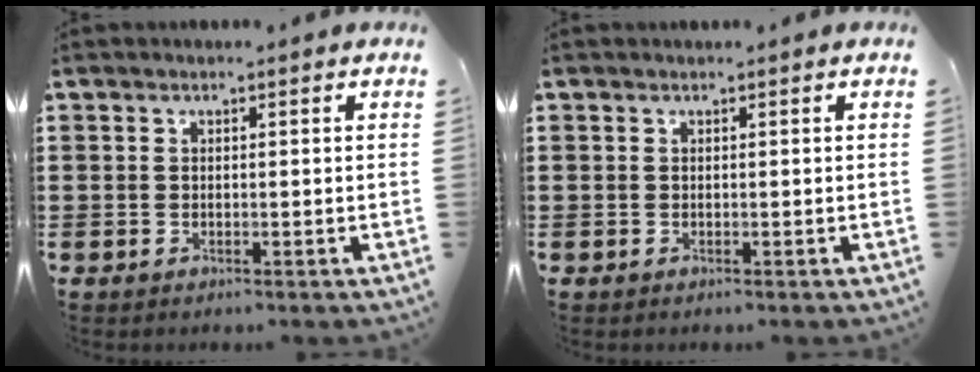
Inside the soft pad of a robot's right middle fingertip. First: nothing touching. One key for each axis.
{"total": 0.0}